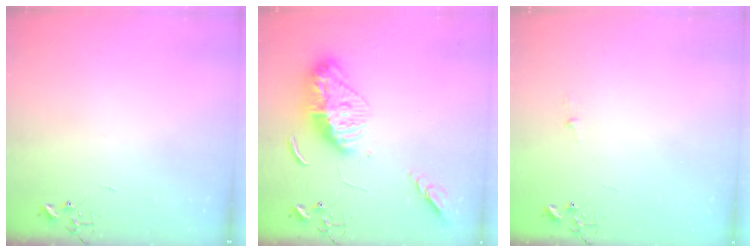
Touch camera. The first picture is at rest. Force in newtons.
{"total": 15.6, "press": 15.5, "slide": 1.6}
{"total": 2.6, "press": 2.5, "slide": 0.4}